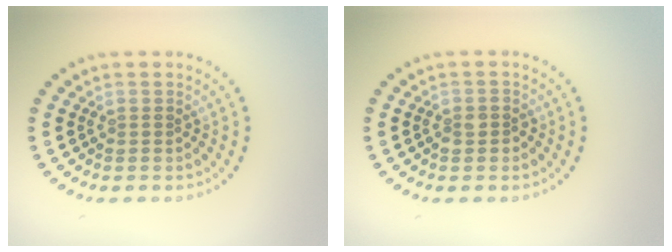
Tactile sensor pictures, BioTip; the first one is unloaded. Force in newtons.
{"total": 1.4, "press": 1.3, "slide": 0.6}